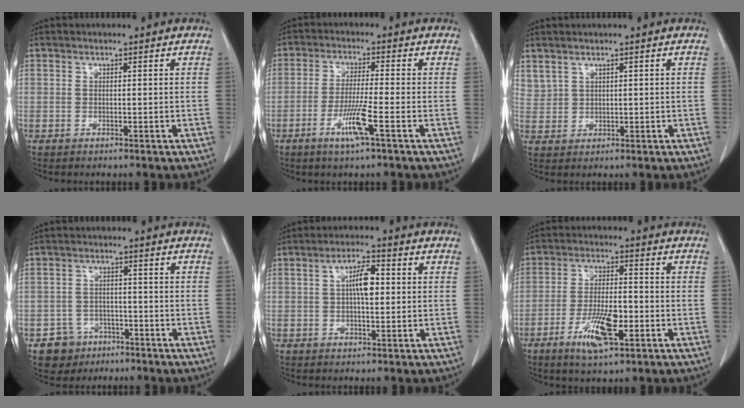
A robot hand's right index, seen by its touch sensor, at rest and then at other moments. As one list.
[{"total": 6.3, "force": [-2.8, -0.4, 5.6], "torque": [-0.108, -0.014, -0.055]}, {"total": 3.0, "force": [2.3, 1.9, 0.7], "torque": [-0.015, 0.008, 0.060]}, {"total": 5.0, "force": [-2.8, 4.1, 0.3], "torque": [-0.001, 0.014, -0.040]}, {"total": 4.9, "force": [0.6, 1.4, 4.6], "torque": [-0.083, 0.010, 0.008]}, {"total": 8.7, "force": [-3.6, 2.5, 7.5], "torque": [-0.145, -0.005, -0.059]}]